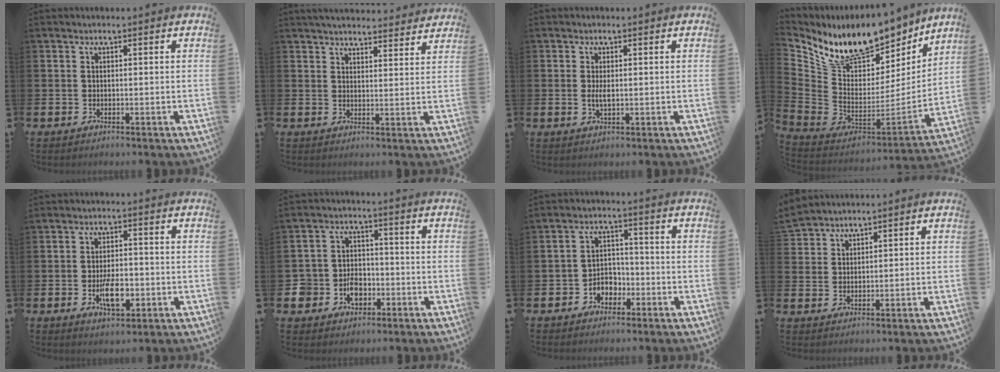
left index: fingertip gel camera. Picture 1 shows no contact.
{"total": 4.5, "force": [4.4, 0.5, 0.4], "torque": [-0.010, -0.027, 0.079]}
{"total": 1.9, "force": [0.1, 0.7, 1.7], "torque": [-0.032, 0.001, 0.000]}
{"total": 11.2, "force": [9.9, 4.6, 2.8], "torque": [-0.103, -0.072, 0.179]}
{"total": 5.1, "force": [-1.4, 2.4, 4.2], "torque": [-0.069, 0.001, -0.028]}
{"total": 4.8, "force": [-2.0, 4.0, 1.8], "torque": [-0.039, 0.004, -0.040]}
{"total": 3.1, "force": [-2.0, 2.3, 0.7], "torque": [-0.028, 0.005, -0.046]}
{"total": 2.9, "force": [2.8, 0.1, -0.6], "torque": [0.005, -0.013, 0.055]}